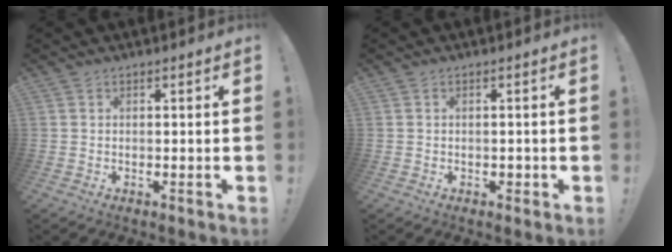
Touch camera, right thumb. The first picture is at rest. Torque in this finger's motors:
{"motor_torque": [0.03, 0.20, 0.00, -0.02, -0.02]}